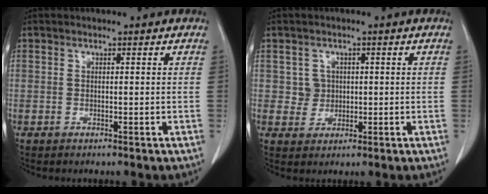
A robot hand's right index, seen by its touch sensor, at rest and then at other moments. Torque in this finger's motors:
{"motor_torque": [-0.04, 0.05, 0.02, 0.00]}